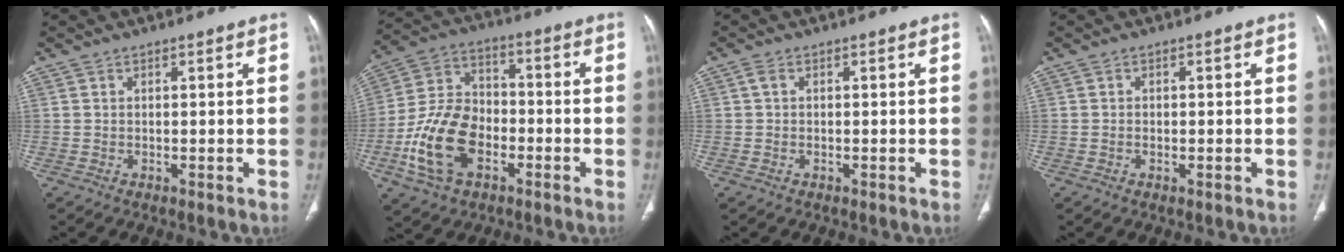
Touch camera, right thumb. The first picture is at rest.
{"total": 15.8, "force": [-5.6, 10.2, 10.6], "torque": [-0.198, 0.031, -0.106]}
{"total": 1.0, "force": [0.0, 0.6, 0.9], "torque": [-0.024, 0.002, -0.002]}
{"total": 1.0, "force": [-0.3, 0.5, 0.7], "torque": [-0.018, 0.003, -0.005]}